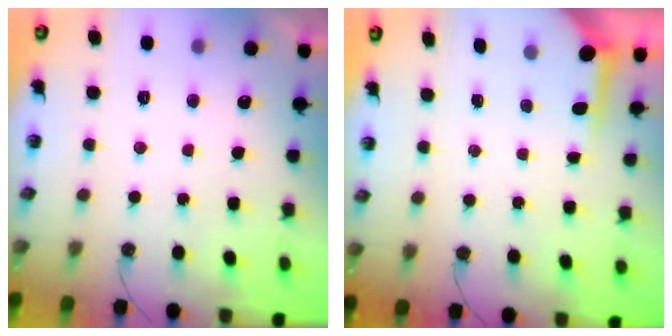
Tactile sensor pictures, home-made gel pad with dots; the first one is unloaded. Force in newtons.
{"total": 4.0, "press": 4.0, "slide": 0.4}